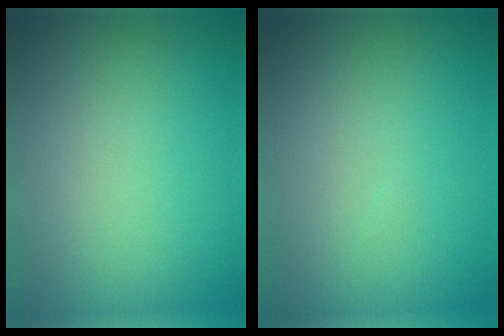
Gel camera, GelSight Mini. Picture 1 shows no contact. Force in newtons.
{"total": 0.0}